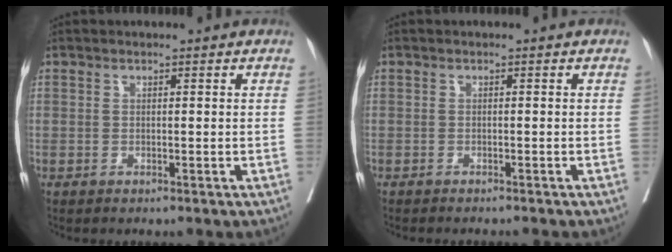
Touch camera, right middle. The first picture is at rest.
{"total": 3.8, "force": [-3.6, 0.2, 1.3], "torque": [-0.014, -0.006, -0.046]}